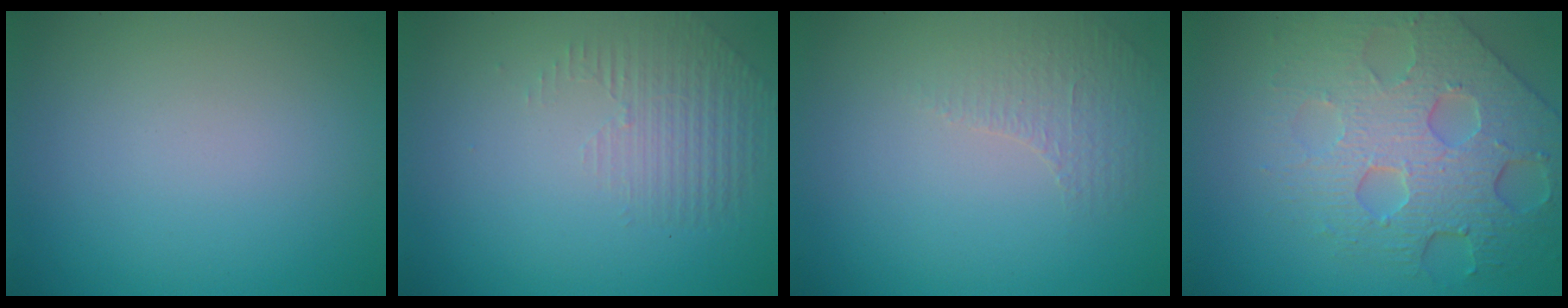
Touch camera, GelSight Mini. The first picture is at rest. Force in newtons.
{"total": 1.3, "press": 0.5, "slide": 1.2}
{"total": 1.1, "press": 0.7, "slide": 0.8}
{"total": 7.7, "press": 5.7, "slide": 5.2}